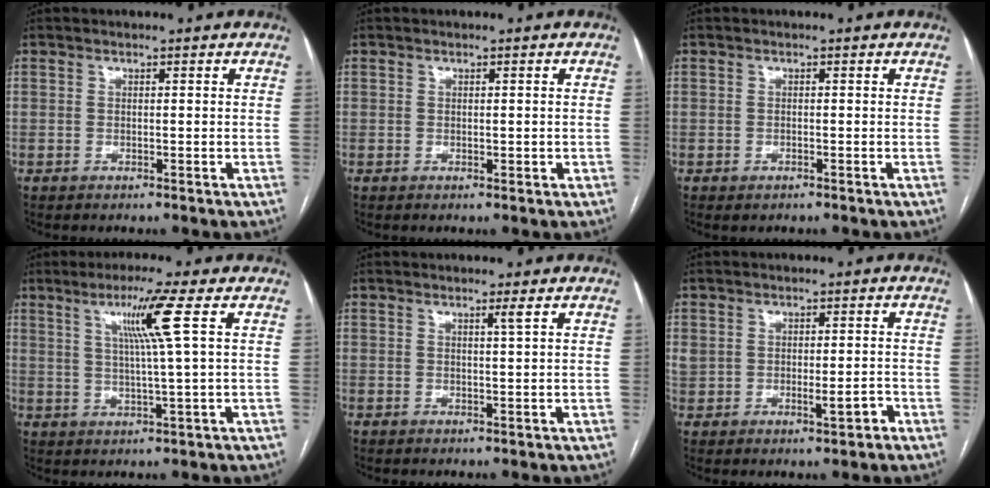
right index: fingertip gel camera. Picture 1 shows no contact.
{"total": 0.8, "force": [-0.1, 0.5, 0.6], "torque": [-0.007, 0.000, 0.003]}
{"total": 0.8, "force": [-0.5, 0.4, 0.4], "torque": [-0.010, -0.001, -0.002]}
{"total": 7.4, "force": [2.7, -1.7, 6.7], "torque": [-0.123, 0.000, 0.052]}
{"total": 1.0, "force": [0.5, -0.4, 0.8], "torque": [-0.022, -0.004, 0.014]}
{"total": 4.6, "force": [-1.1, 2.4, 3.7], "torque": [-0.069, 0.018, -0.004]}